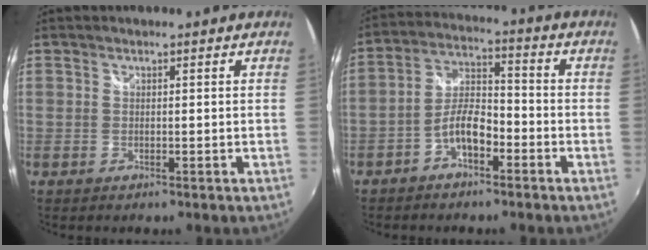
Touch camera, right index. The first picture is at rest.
{"total": 6.8, "force": [-3.8, 2.9, 4.9], "torque": [-0.102, 0.019, -0.068]}